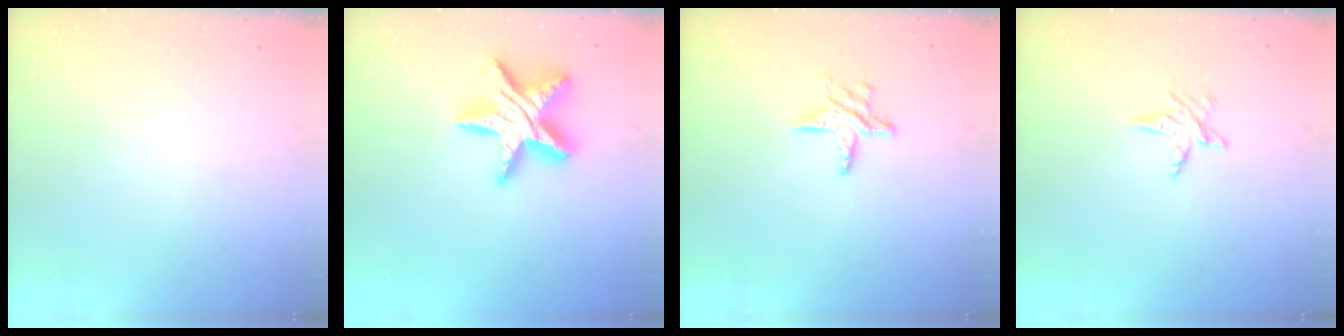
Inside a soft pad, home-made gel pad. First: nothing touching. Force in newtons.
{"total": 17.3, "press": 17.2, "slide": 1.3}
{"total": 7.4, "press": 7.4, "slide": 0.4}
{"total": 4.5, "press": 4.4, "slide": 0.5}